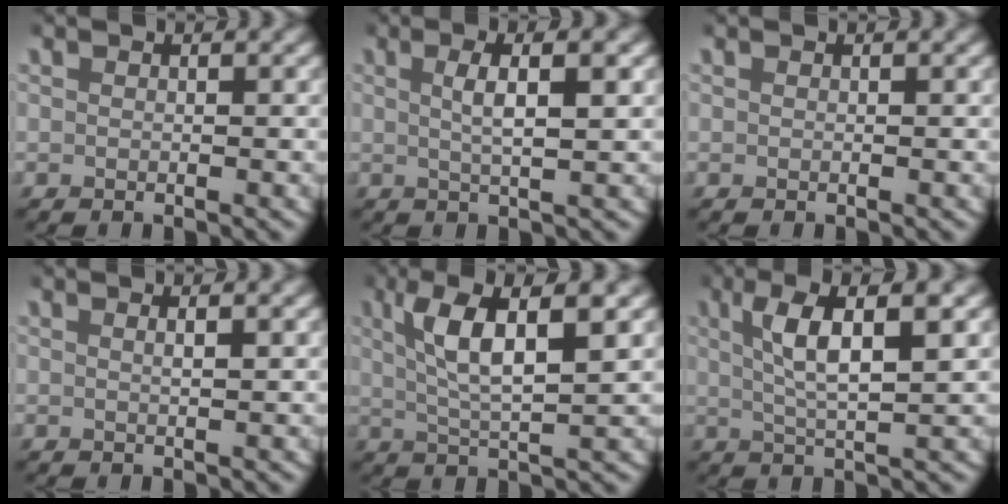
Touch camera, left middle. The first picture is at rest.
{"total": 3.3, "force": [0.9, 0.2, 3.2], "torque": [-0.052, 0.005, 0.017]}
{"total": 0.0}
{"total": 1.0, "force": [0.4, -0.1, 0.9], "torque": [-0.014, 0.001, 0.008]}
{"total": 6.0, "force": [1.9, 1.4, 5.5], "torque": [-0.096, 0.009, 0.033]}
{"total": 5.1, "force": [1.6, 0.7, 4.8], "torque": [-0.080, 0.012, 0.026]}